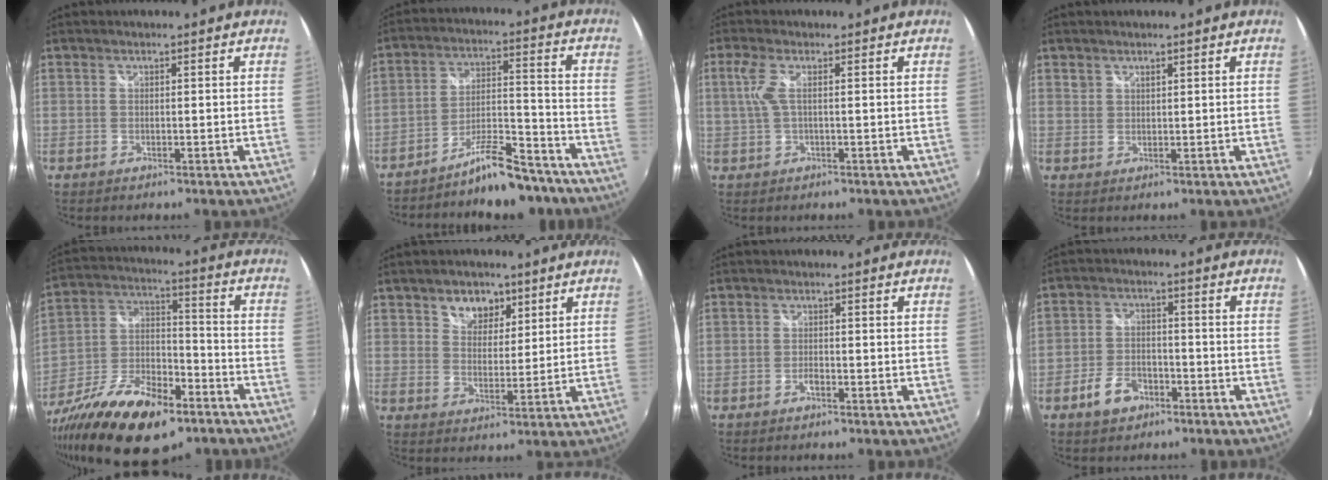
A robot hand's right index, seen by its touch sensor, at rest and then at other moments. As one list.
[{"total": 10.8, "force": [-9.2, 2.6, 5.1], "torque": [-0.090, 0.033, -0.140]}, {"total": 3.4, "force": [0.3, 0.3, 3.4], "torque": [-0.071, 0.001, 0.012]}, {"total": 1.3, "force": [1.1, 0.8, 0.1], "torque": [0.001, 0.000, 0.019]}, {"total": 22.7, "force": [-13.3, 9.8, 15.5], "torque": [-0.304, -0.029, -0.223]}, {"total": 6.4, "force": [3.7, 4.4, 2.7], "torque": [-0.036, 0.009, 0.063]}, {"total": 1.3, "force": [-0.9, 0.5, 0.7], "torque": [-0.017, -0.001, -0.017]}, {"total": 6.7, "force": [-4.1, 4.1, 3.4], "torque": [-0.083, 0.004, -0.070]}]